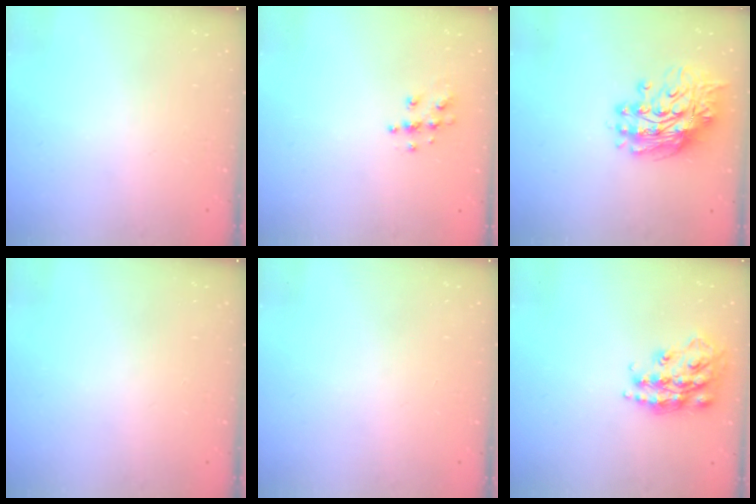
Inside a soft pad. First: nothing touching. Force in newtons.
{"total": 6.4, "press": 6.4, "slide": 0.2}
{"total": 14.5, "press": 14.4, "slide": 1.3}
{"total": 0.0}
{"total": 0.0}
{"total": 17.5, "press": 17.5, "slide": 1.0}